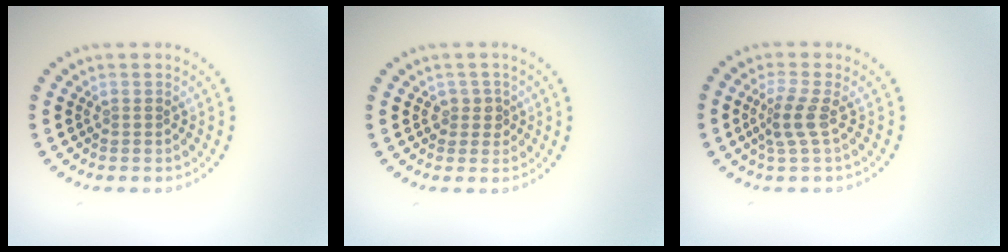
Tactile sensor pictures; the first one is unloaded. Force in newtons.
{"total": 1.7, "press": 1.4, "slide": 1.0}
{"total": 2.3, "press": 1.8, "slide": 1.5}